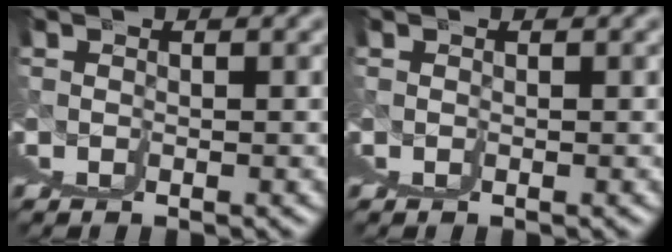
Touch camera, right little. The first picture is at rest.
{"total": 0.0}